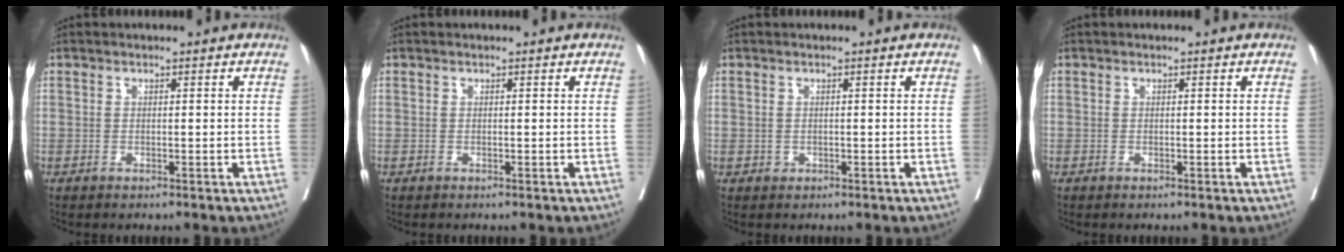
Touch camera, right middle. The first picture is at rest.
{"total": 0.0}
{"total": 0.6, "force": [-0.2, 0.5, 0.2], "torque": [-0.001, 0.002, -0.001]}
{"total": 0.0}